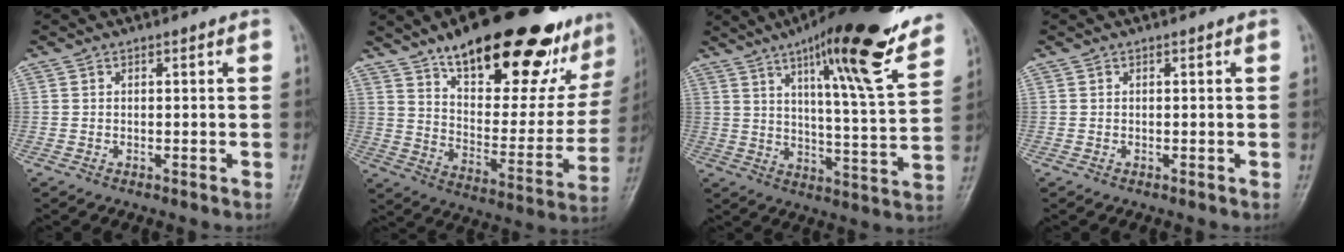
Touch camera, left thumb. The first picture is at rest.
{"total": 31.3, "force": [20.2, 11.5, 21.0], "torque": [-0.260, -0.069, 0.301]}
{"total": 21.6, "force": [13.8, 3.5, 16.2], "torque": [-0.212, -0.058, 0.204]}
{"total": 0.0}